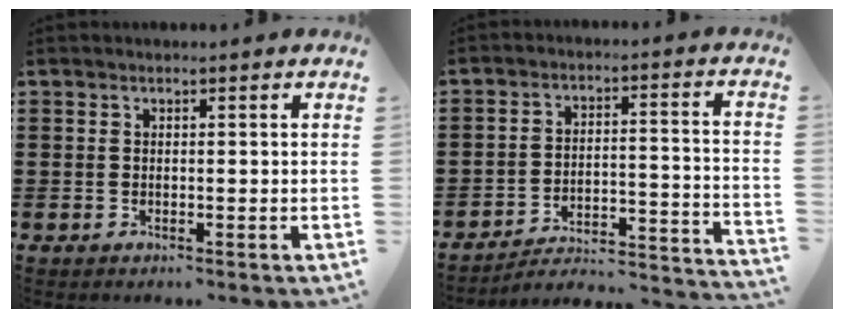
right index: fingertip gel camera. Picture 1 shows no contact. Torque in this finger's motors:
{"motor_torque": [-0.02, 0.69, -1.05, -0.21]}